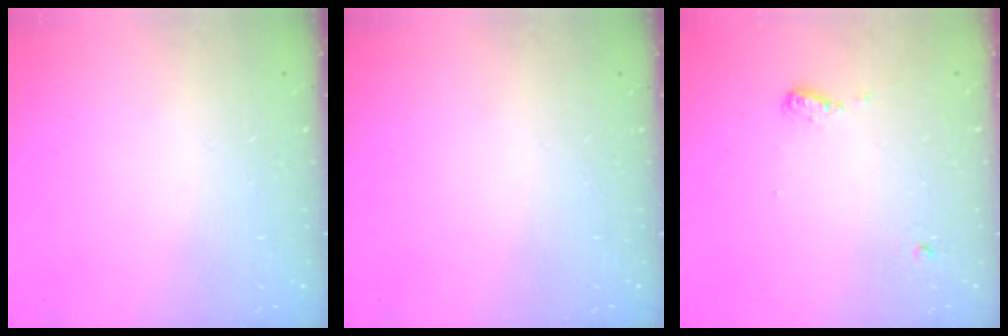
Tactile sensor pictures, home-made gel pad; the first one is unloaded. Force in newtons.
{"total": 0.0}
{"total": 7.0, "press": 6.3, "slide": 2.9}